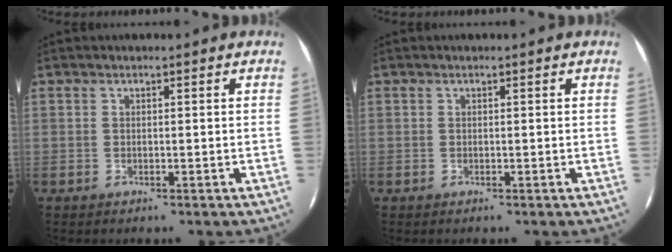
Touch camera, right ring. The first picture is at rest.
{"total": 0.0}